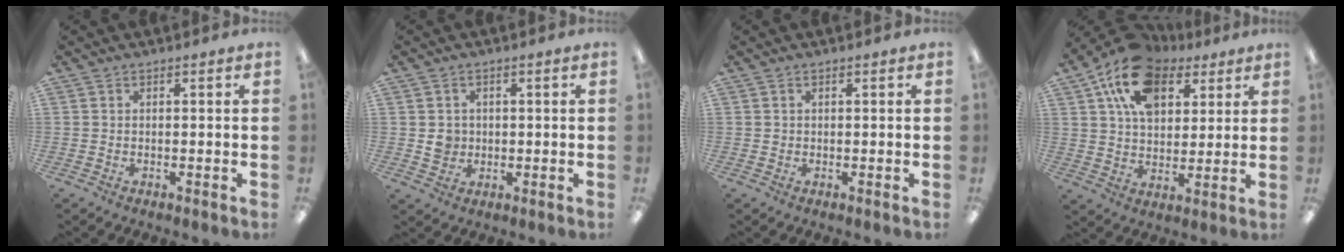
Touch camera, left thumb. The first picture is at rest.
{"total": 3.6, "force": [0.4, 3.4, 1.0], "torque": [-0.009, 0.000, 0.003]}
{"total": 0.7, "force": [0.2, 0.7, 0.2], "torque": [-0.004, 0.005, 0.002]}
{"total": 15.9, "force": [9.1, 10.1, 8.2], "torque": [-0.152, -0.029, 0.168]}